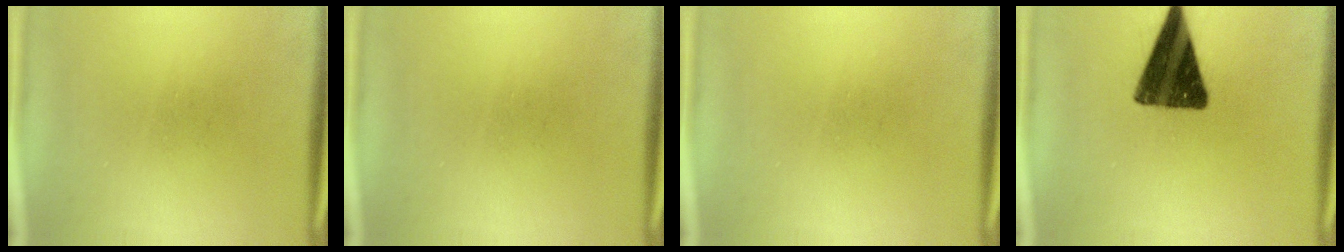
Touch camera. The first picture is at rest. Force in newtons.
{"total": 0.0}
{"total": 0.0}
{"total": 15.2}